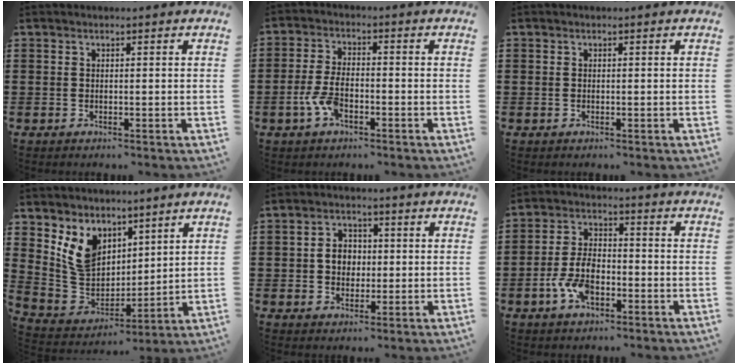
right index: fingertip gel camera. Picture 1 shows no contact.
{"total": 5.5, "force": [-2.2, 2.3, 4.4], "torque": [-0.109, -0.005, -0.047]}
{"total": 0.0}
{"total": 8.4, "force": [4.5, 6.5, 2.7], "torque": [-0.098, -0.012, 0.091]}
{"total": 4.1, "force": [-0.1, 3.4, 2.2], "torque": [-0.053, 0.012, -0.007]}
{"total": 7.0, "force": [-2.8, 3.7, 5.2], "torque": [-0.129, -0.002, -0.058]}